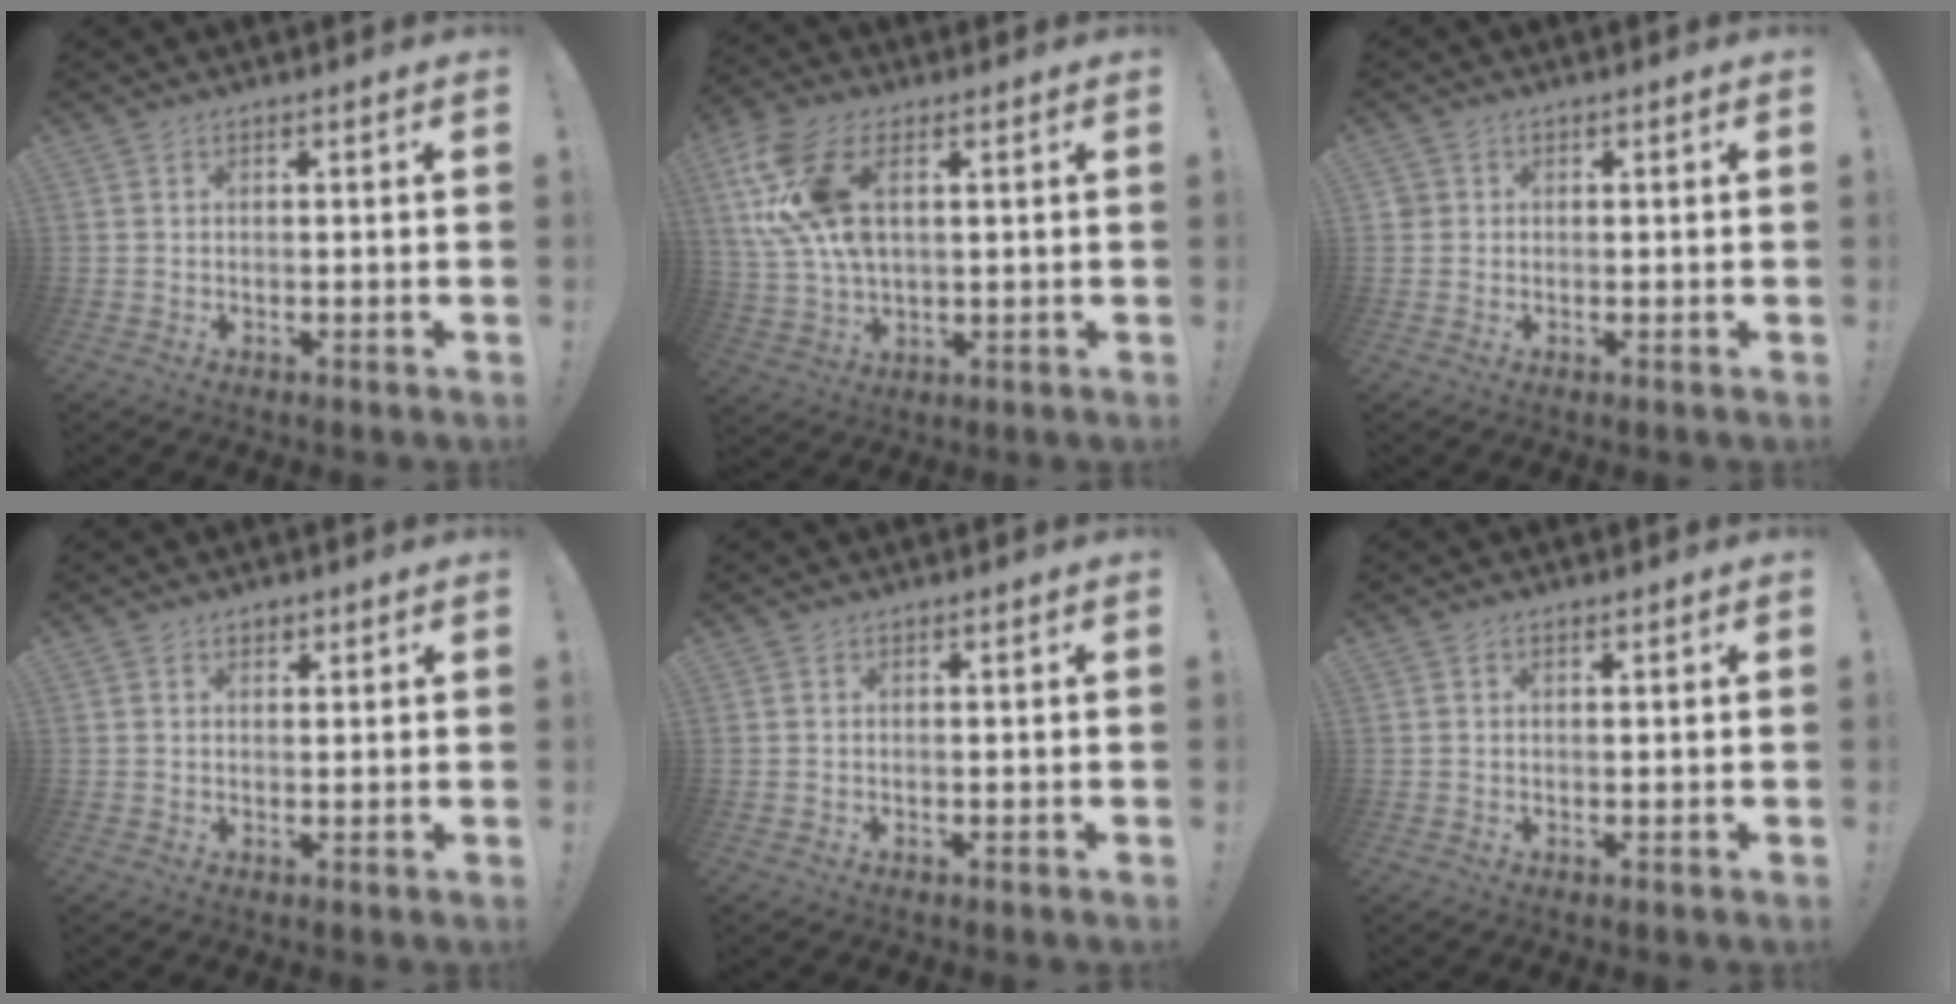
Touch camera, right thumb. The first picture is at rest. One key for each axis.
{"total": 15.8, "fx": 4.9, "fy": 9.3, "fz": 11.9, "tx": -0.242, "ty": -0.007, "tz": 0.094}
{"total": 1.8, "fx": 0.5, "fy": 1.7, "fz": 0.4, "tx": -0.006, "ty": 0.001, "tz": 0.009}
{"total": 1.4, "fx": 0.8, "fy": 1.1, "fz": 0.3, "tx": 0.005, "ty": -0.006, "tz": 0.013}
{"total": 0.0}
{"total": 0.6, "fx": 0.3, "fy": 0.5, "fz": 0.2, "tx": 0.000, "ty": 0.001, "tz": 0.005}